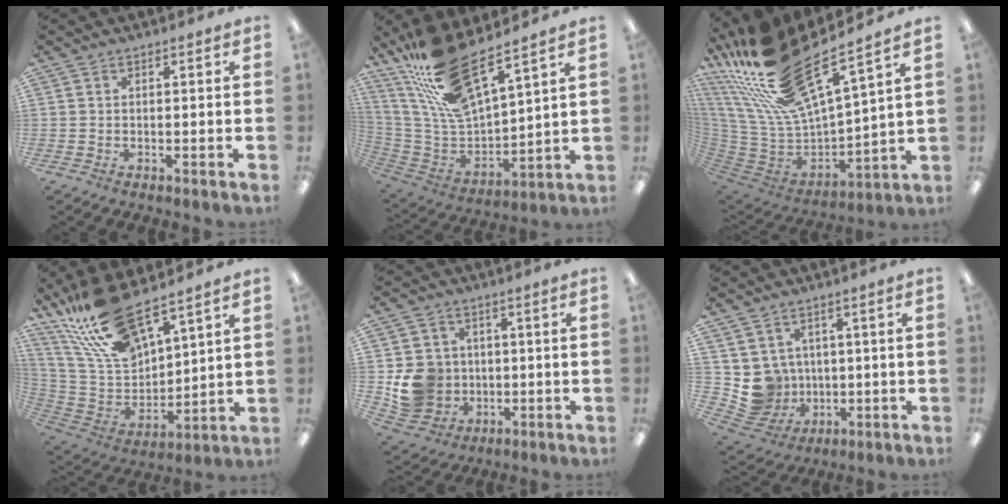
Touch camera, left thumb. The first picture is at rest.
{"total": 18.5, "force": [14.8, 4.6, 10.2], "torque": [-0.223, -0.107, 0.261]}
{"total": 25.8, "force": [19.3, 6.9, 15.5], "torque": [-0.286, -0.147, 0.345]}
{"total": 20.7, "force": [15.8, 7.4, 11.0], "torque": [-0.241, -0.083, 0.286]}
{"total": 10.2, "force": [-0.6, 9.7, 3.1], "torque": [-0.071, 0.012, 0.003]}
{"total": 7.7, "force": [1.8, 7.4, 1.2], "torque": [-0.049, -0.011, 0.046]}